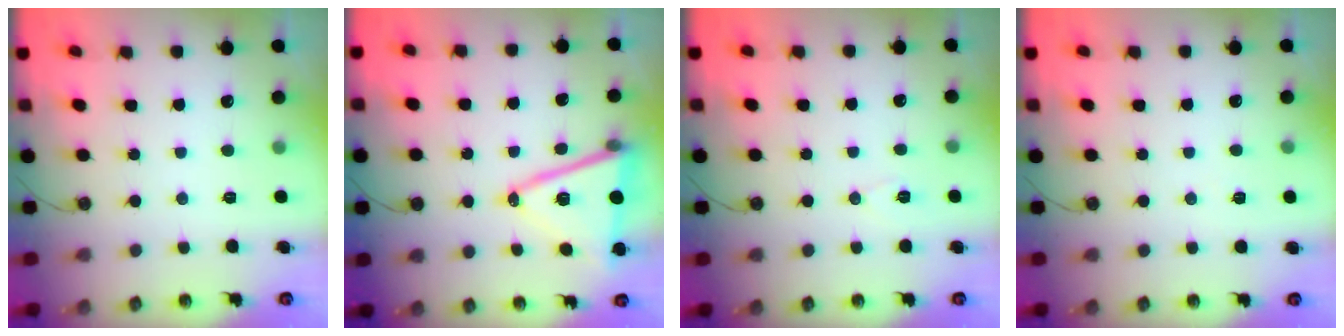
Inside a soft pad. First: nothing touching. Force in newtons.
{"total": 15.4, "press": 14.9, "slide": 3.9}
{"total": 6.3, "press": 4.5, "slide": 4.4}
{"total": 5.0, "press": 2.4, "slide": 4.4}